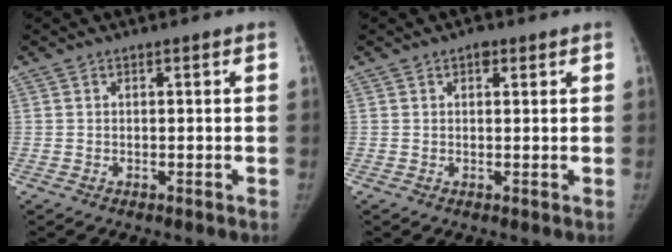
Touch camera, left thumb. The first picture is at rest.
{"total": 1.8, "force": [1.1, 1.0, 1.0], "torque": [-0.007, -0.002, 0.012]}